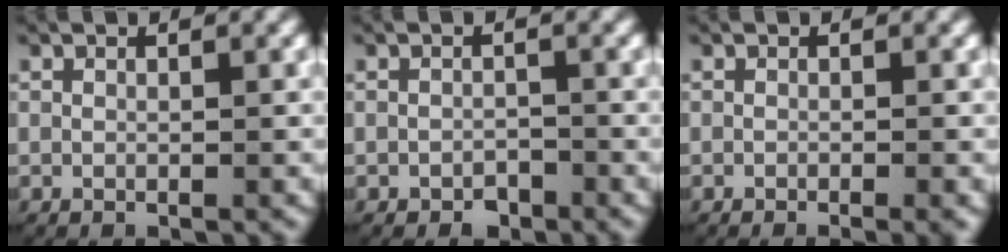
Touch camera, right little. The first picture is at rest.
{"total": 1.6, "force": [-1.3, 0.8, 0.0], "torque": [0.006, -0.002, -0.024]}
{"total": 1.2, "force": [-0.8, 0.1, 0.9], "torque": [-0.009, -0.001, -0.011]}